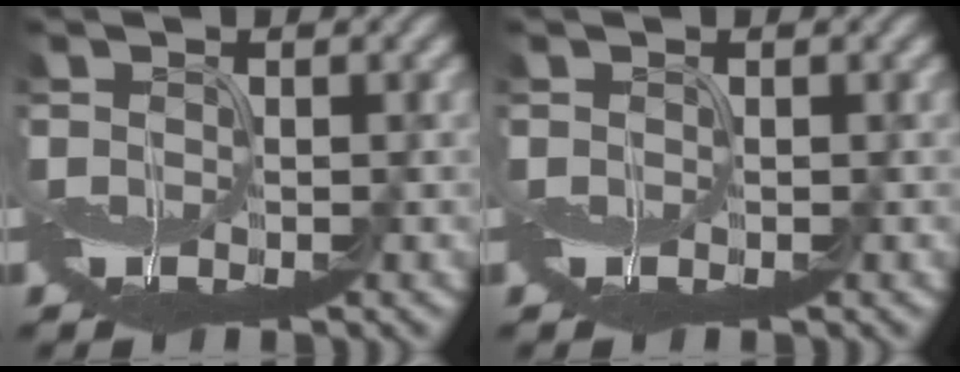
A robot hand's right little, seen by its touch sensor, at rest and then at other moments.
{"total": 0.0}